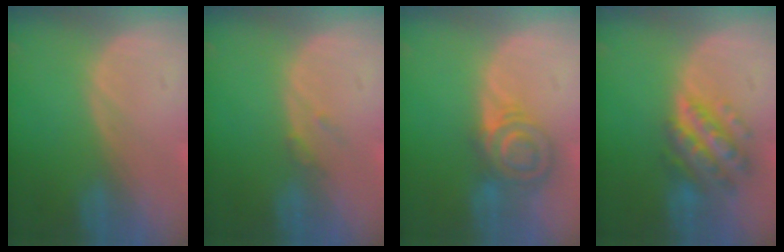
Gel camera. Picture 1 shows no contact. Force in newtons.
{"total": 1.2, "press": 1.2, "slide": 0.3}
{"total": 6.9, "press": 6.4, "slide": 2.5}
{"total": 7.6, "press": 7.6, "slide": 0.5}